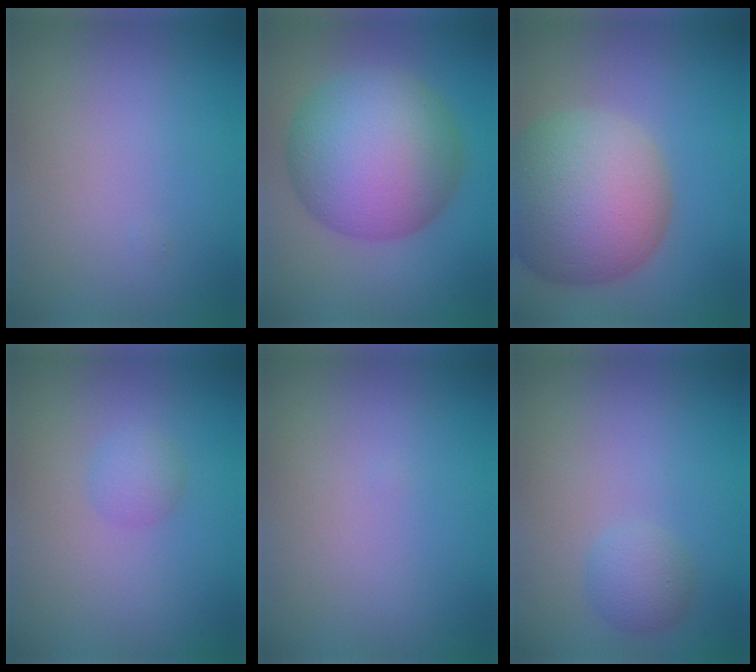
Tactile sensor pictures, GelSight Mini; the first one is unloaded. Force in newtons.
{"total": 12.2, "press": 12.1, "slide": 0.2}
{"total": 12.8, "press": 12.7, "slide": 0.7}
{"total": 1.5, "press": 1.5, "slide": 0.1}
{"total": 0.0}
{"total": 2.0, "press": 2.0, "slide": 0.1}